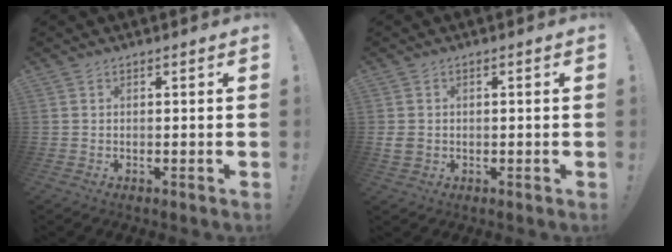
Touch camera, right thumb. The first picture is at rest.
{"total": 3.4, "force": [0.0, 2.8, 1.9], "torque": [-0.046, -0.002, -0.001]}